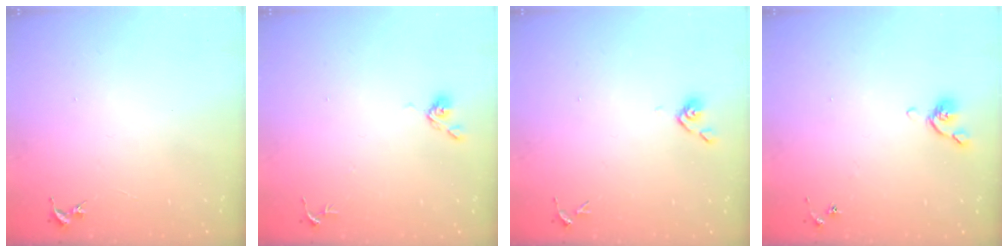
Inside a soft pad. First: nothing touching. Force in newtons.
{"total": 6.2, "press": 6.2, "slide": 0.6}
{"total": 3.6, "press": 3.6, "slide": 0.8}
{"total": 5.6, "press": 5.4, "slide": 1.3}